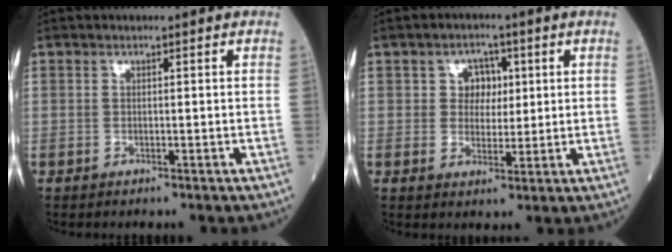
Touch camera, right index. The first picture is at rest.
{"total": 4.4, "force": [1.2, 3.6, 2.2], "torque": [-0.026, 0.009, 0.020]}